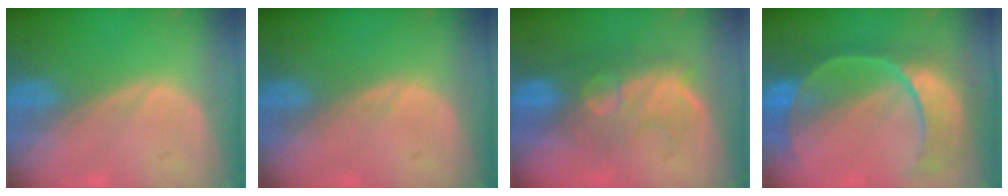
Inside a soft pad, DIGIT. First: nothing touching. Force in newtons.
{"total": 0.5, "press": 0.5, "slide": 0.0}
{"total": 9.3, "press": 8.5, "slide": 3.7}
{"total": 10.7, "press": 9.2, "slide": 5.5}